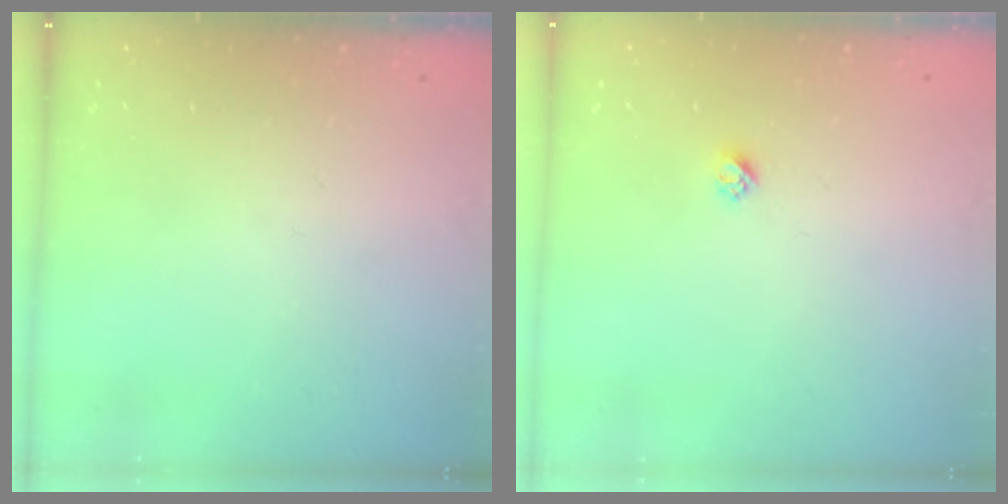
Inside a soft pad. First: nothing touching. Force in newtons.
{"total": 2.4, "press": 2.4, "slide": 0.2}